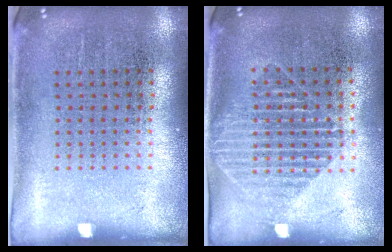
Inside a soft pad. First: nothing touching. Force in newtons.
{"total": 1.5, "press": 1.3, "slide": 0.8}